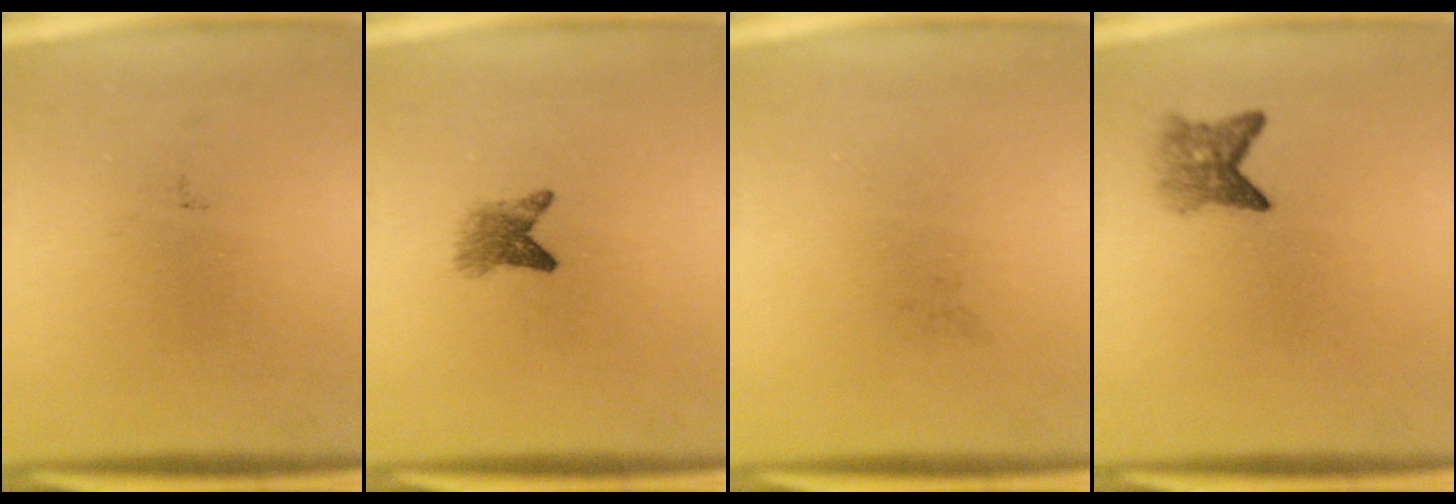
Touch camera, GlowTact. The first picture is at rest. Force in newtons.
{"total": 2.7}
{"total": 0.0}
{"total": 3.0}